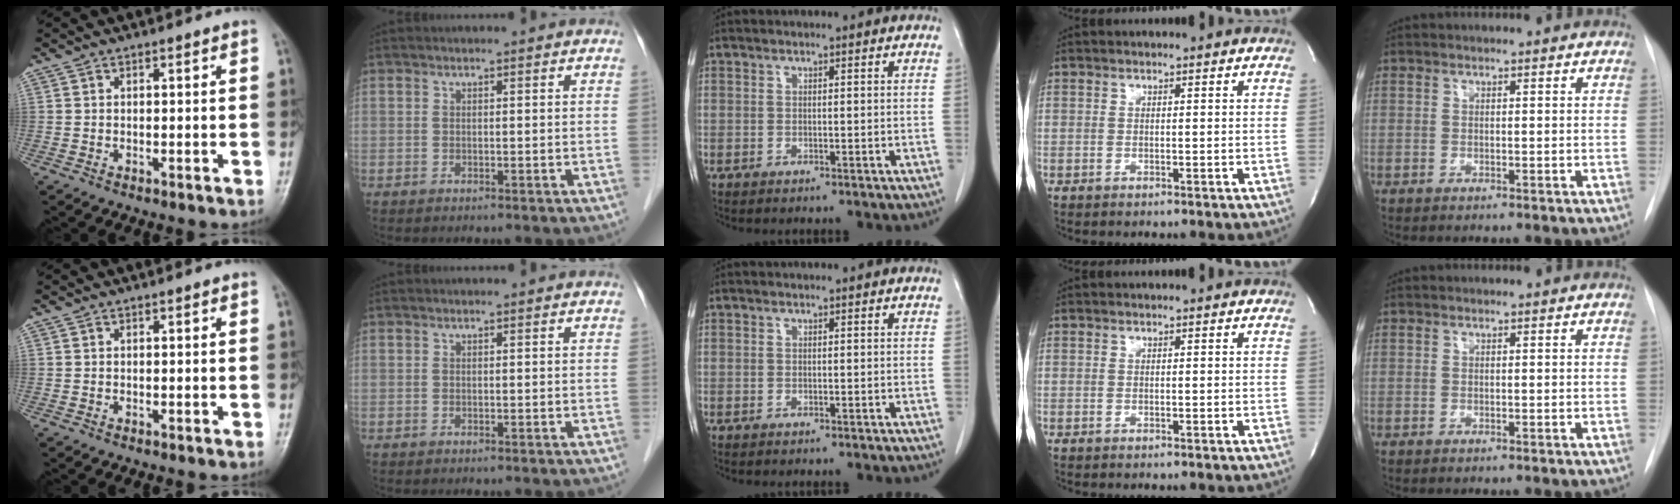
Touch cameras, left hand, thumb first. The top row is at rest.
{}